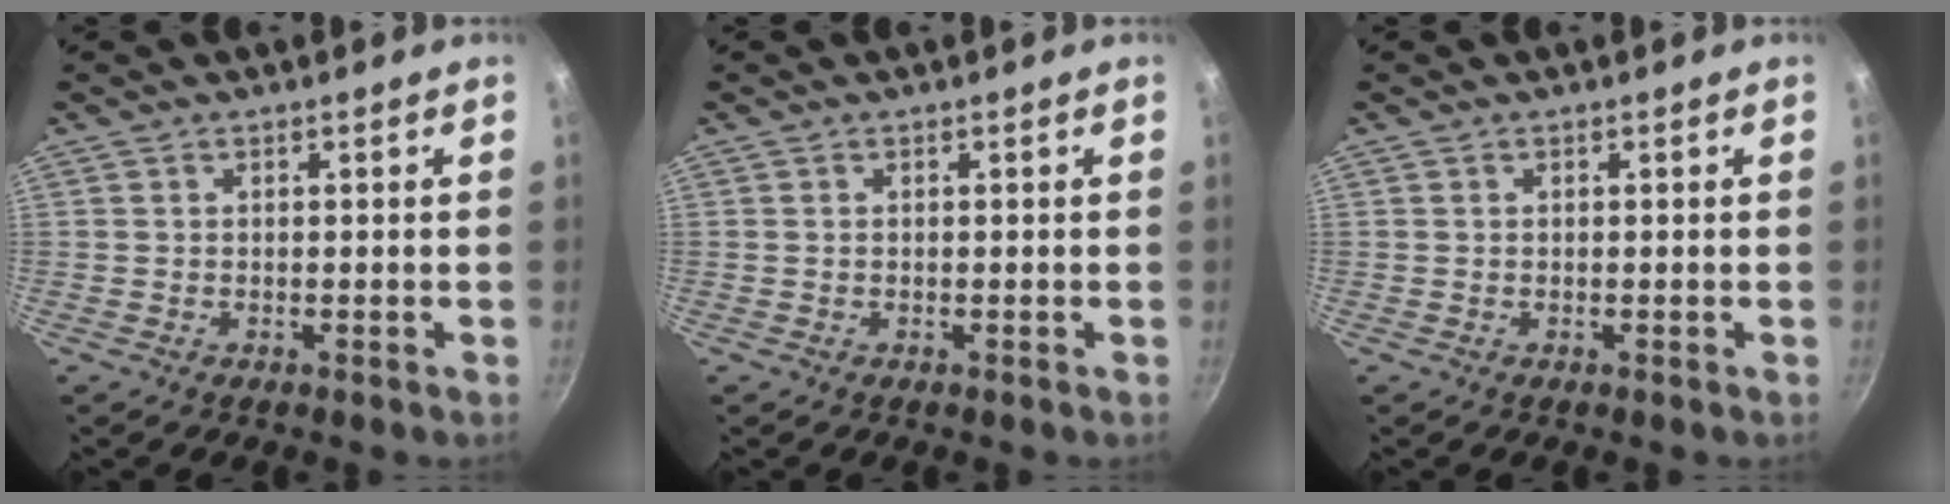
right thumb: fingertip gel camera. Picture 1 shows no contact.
{"total": 0.0}
{"total": 0.0}